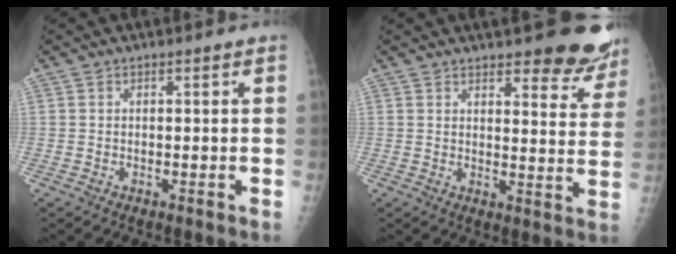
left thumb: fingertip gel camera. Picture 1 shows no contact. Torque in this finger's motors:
{"motor_torque": [0.17, -0.10, 0.06, -0.31, 0.08]}